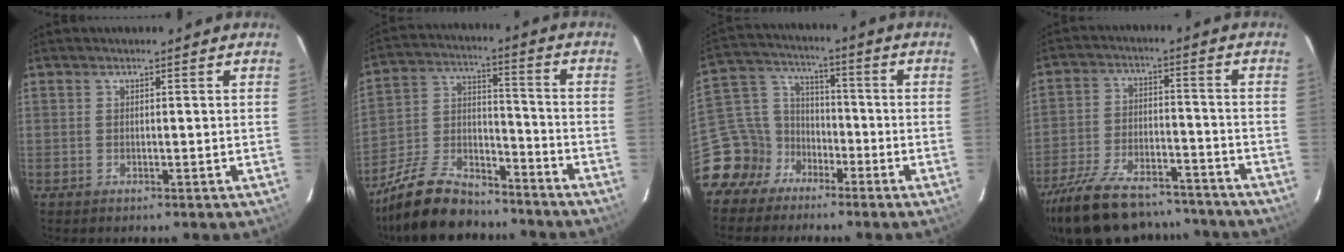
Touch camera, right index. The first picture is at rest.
{"total": 18.2, "force": [-14.4, 7.5, 8.3], "torque": [-0.186, 0.006, -0.239]}
{"total": 11.0, "force": [-7.4, 7.9, 1.8], "torque": [-0.064, 0.038, -0.142]}
{"total": 24.6, "force": [-20.1, 9.0, 10.8], "torque": [-0.231, -0.017, -0.305]}